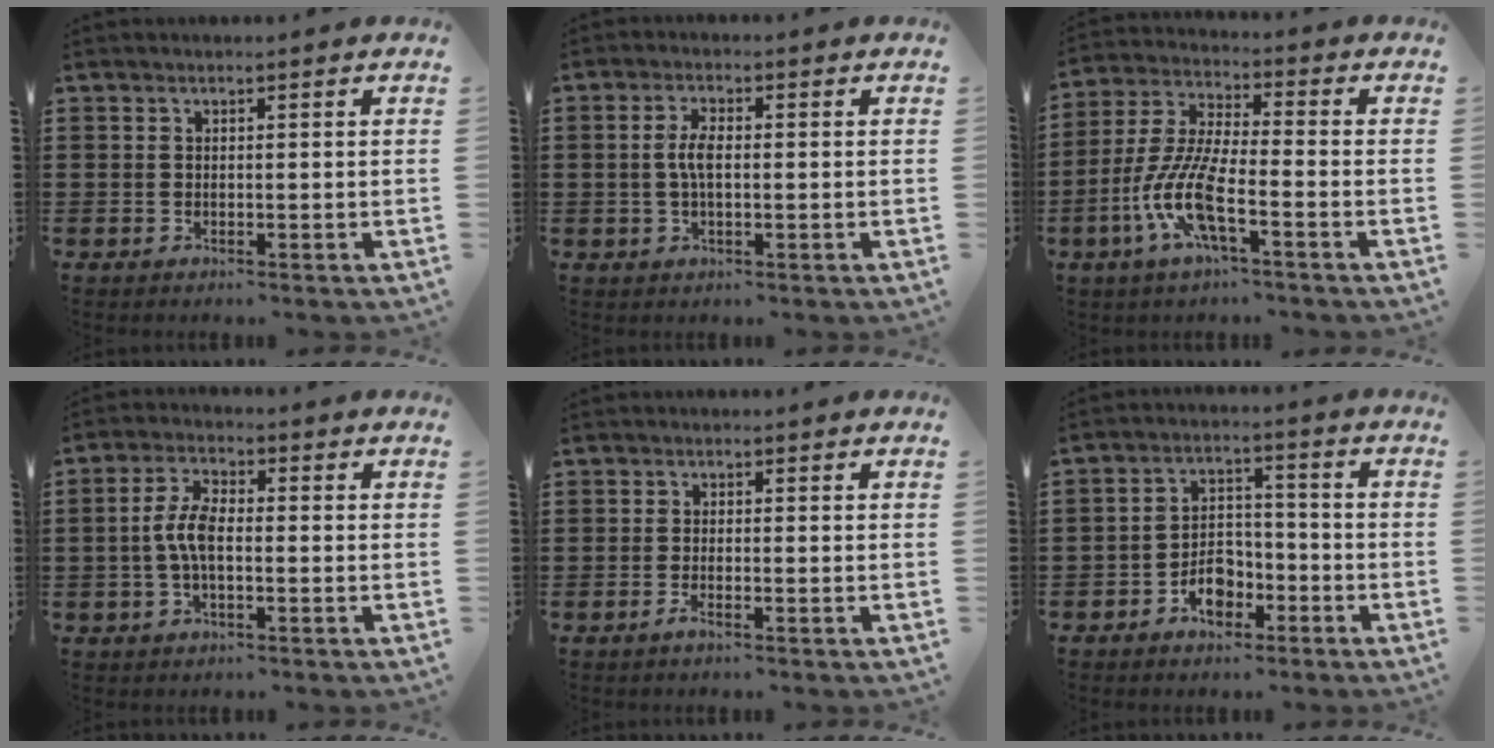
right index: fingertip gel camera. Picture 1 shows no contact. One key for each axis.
{"total": 3.6, "fx": -0.1, "fy": 1.3, "fz": 3.4, "tx": -0.071, "ty": 0.001, "tz": -0.006}
{"total": 9.6, "fx": -4.3, "fy": 2.0, "fz": 8.3, "tx": -0.206, "ty": -0.017, "tz": -0.090}
{"total": 5.5, "fx": -0.8, "fy": 2.3, "fz": 5.0, "tx": -0.118, "ty": -0.002, "tz": -0.023}
{"total": 1.2, "fx": -0.8, "fy": 0.1, "fz": 0.9, "tx": -0.023, "ty": -0.008, "tz": -0.015}
{"total": 5.4, "fx": -3.2, "fy": 3.4, "fz": 2.7, "tx": -0.038, "ty": 0.010, "tz": -0.060}